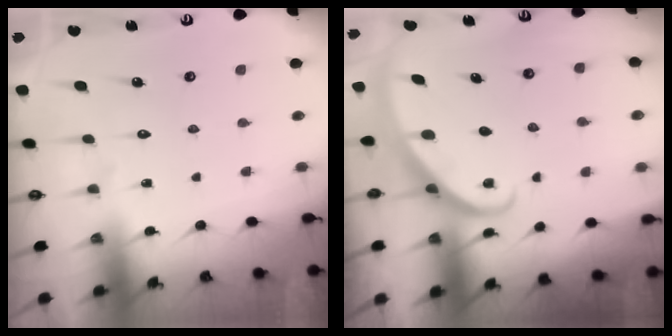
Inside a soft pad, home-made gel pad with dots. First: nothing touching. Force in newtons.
{"total": 2.5, "press": 2.5, "slide": 0.2}